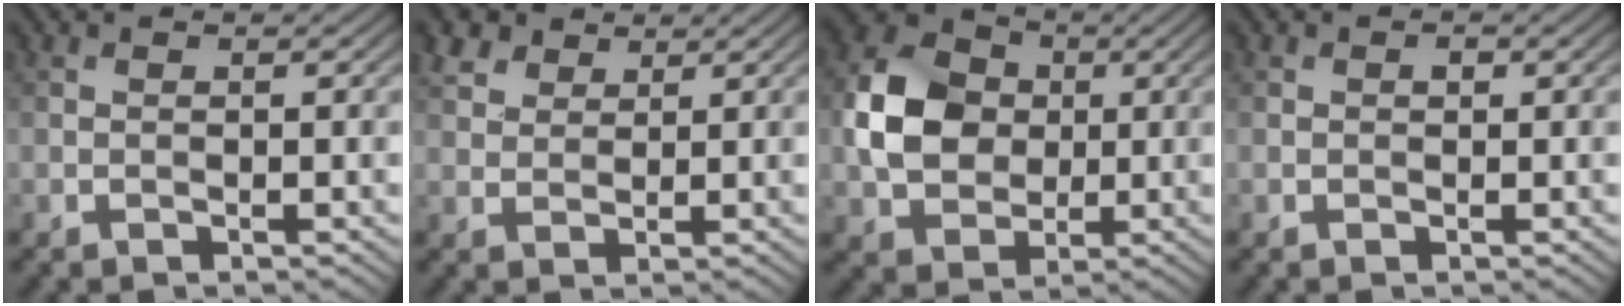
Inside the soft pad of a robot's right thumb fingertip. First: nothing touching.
{"total": 3.7, "force": [2.5, 2.2, 1.5], "torque": [-0.043, 0.009, 0.057]}
{"total": 9.1, "force": [0.5, 7.4, 5.2], "torque": [-0.126, 0.009, 0.006]}
{"total": 0.6, "force": [0.1, 0.4, 0.4], "torque": [-0.003, -0.001, 0.000]}